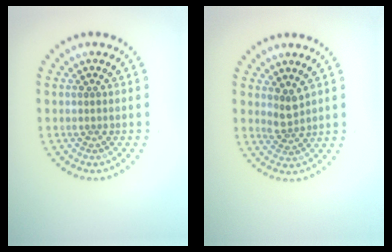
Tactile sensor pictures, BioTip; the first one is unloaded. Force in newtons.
{"total": 1.8, "press": 1.3, "slide": 1.3}